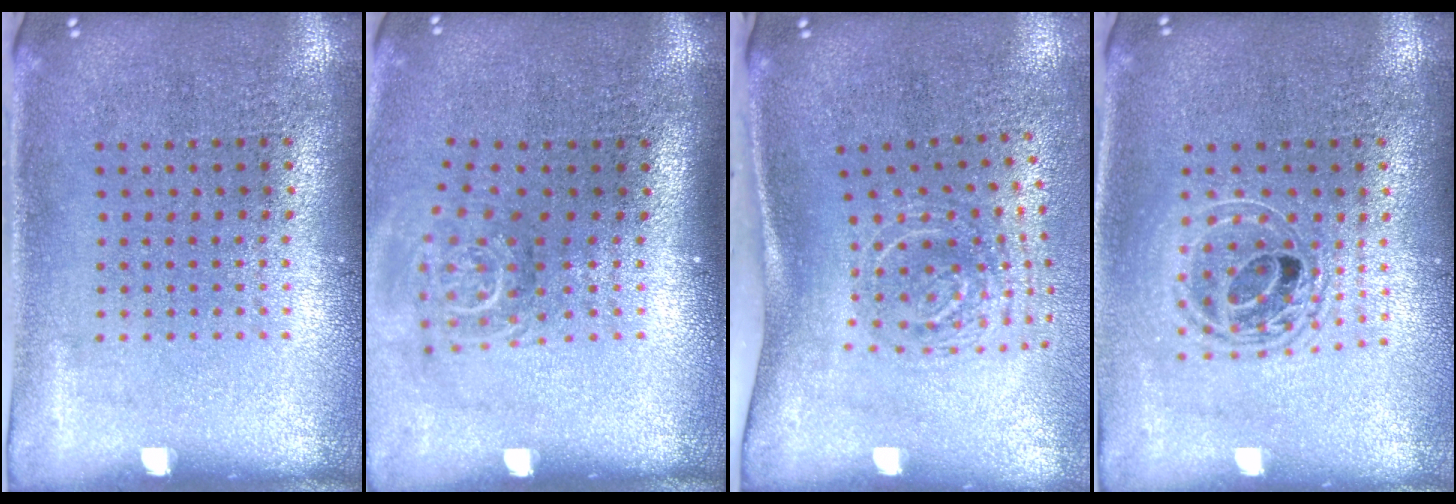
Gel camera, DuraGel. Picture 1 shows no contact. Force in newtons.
{"total": 1.8, "press": 1.2, "slide": 1.3}
{"total": 2.0, "press": 1.2, "slide": 1.6}
{"total": 1.7, "press": 1.4, "slide": 1.0}